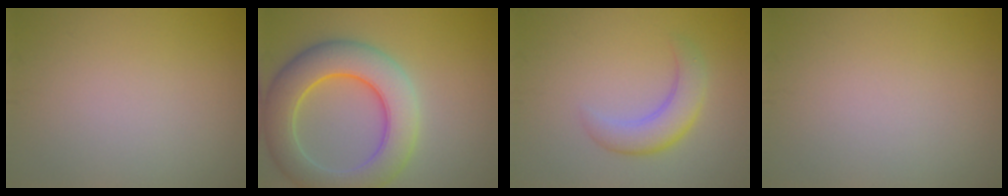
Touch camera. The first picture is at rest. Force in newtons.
{"total": 8.7, "press": 8.7, "slide": 0.5}
{"total": 3.6, "press": 3.6, "slide": 0.2}
{"total": 0.0}